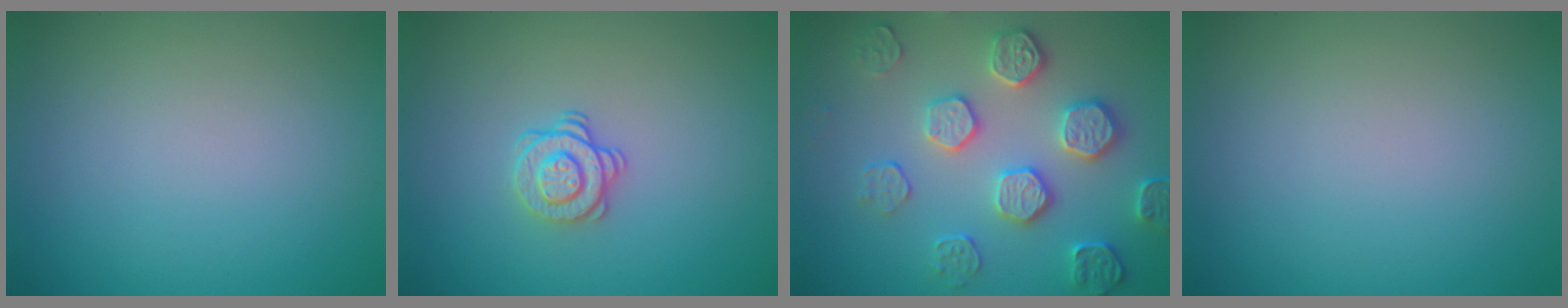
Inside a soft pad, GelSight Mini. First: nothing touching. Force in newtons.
{"total": 2.1, "press": 1.7, "slide": 1.2}
{"total": 4.7, "press": 4.3, "slide": 1.8}
{"total": 0.0}